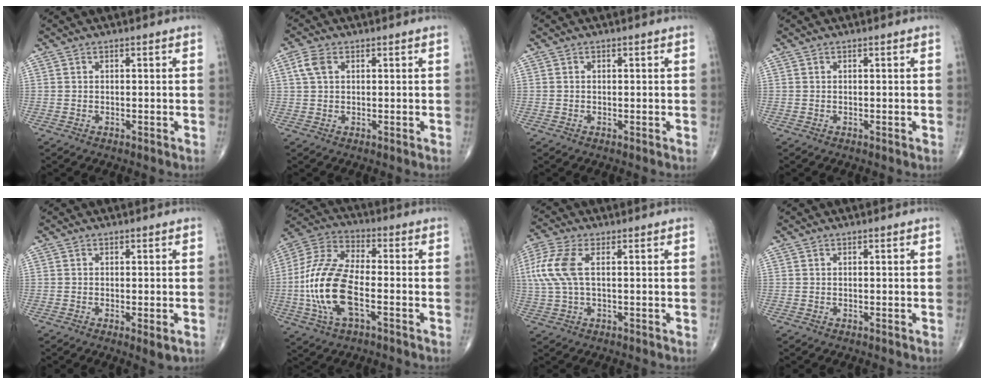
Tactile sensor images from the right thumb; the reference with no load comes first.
{"total": 3.4, "force": [1.1, 2.1, 2.4], "torque": [-0.059, 0.009, 0.023]}
{"total": 0.0}
{"total": 0.0}
{"total": 2.4, "force": [-0.8, 0.6, 2.2], "torque": [-0.035, -0.008, -0.012]}
{"total": 16.5, "force": [-3.7, 7.4, 14.2], "torque": [-0.305, 0.026, -0.071]}
{"total": 9.3, "force": [1.8, 4.1, 8.1], "torque": [-0.220, 0.019, 0.036]}
{"total": 0.0}